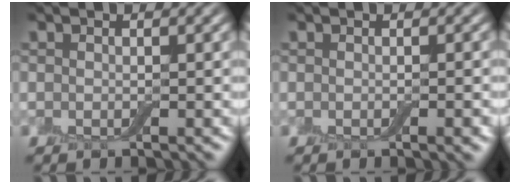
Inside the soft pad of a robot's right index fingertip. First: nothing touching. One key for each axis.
{"total": 1.3, "fx": -0.4, "fy": 0.3, "fz": 1.3, "tx": -0.014, "ty": 0.000, "tz": -0.005}